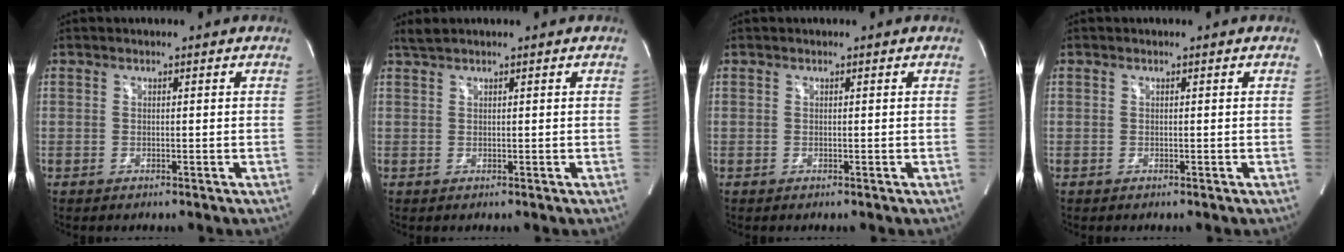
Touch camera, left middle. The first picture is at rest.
{"total": 1.4, "force": [1.3, -0.1, 0.5], "torque": [-0.018, 0.013, 0.031]}
{"total": 0.0}
{"total": 0.0}